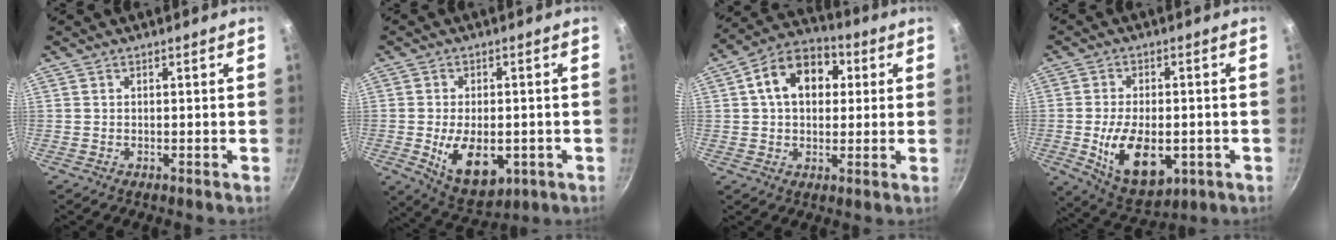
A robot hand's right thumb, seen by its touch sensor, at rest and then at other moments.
{"total": 11.8, "force": [-2.7, 6.8, 9.2], "torque": [-0.126, -0.004, -0.024]}
{"total": 13.4, "force": [3.1, 9.4, 8.9], "torque": [-0.111, 0.021, 0.031]}
{"total": 14.2, "force": [-3.1, 8.1, 11.2], "torque": [-0.170, -0.003, -0.035]}